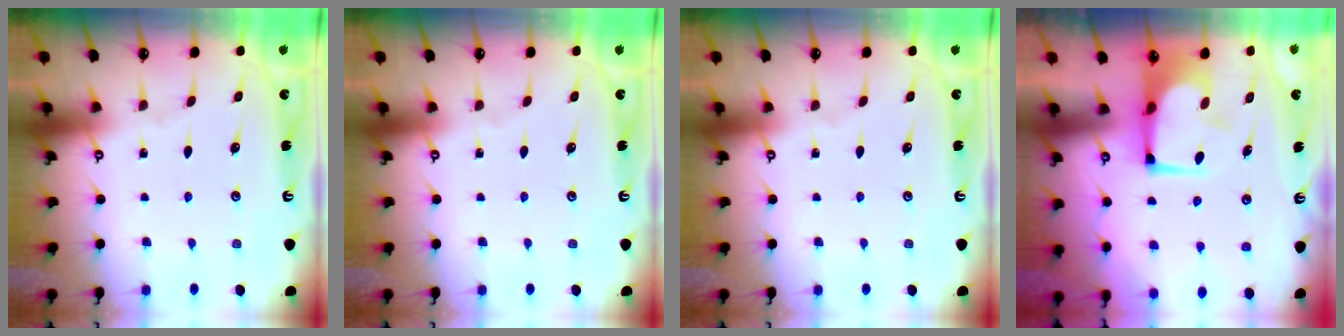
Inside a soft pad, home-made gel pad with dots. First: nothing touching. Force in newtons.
{"total": 0.0}
{"total": 0.0}
{"total": 2.6, "press": 2.5, "slide": 0.6}